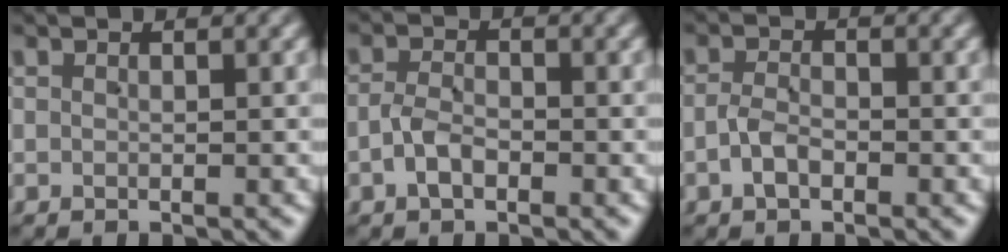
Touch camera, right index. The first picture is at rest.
{"total": 2.1, "force": [-1.3, 1.2, 1.1], "torque": [-0.017, 0.007, -0.027]}
{"total": 1.8, "force": [-1.3, 1.0, 0.9], "torque": [-0.013, 0.006, -0.026]}